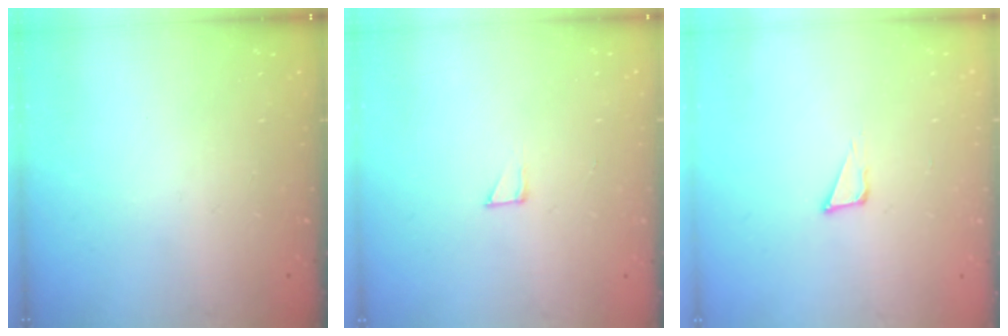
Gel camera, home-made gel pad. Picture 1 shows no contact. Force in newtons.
{"total": 2.3, "press": 2.3, "slide": 0.2}
{"total": 3.1, "press": 3.0, "slide": 0.9}